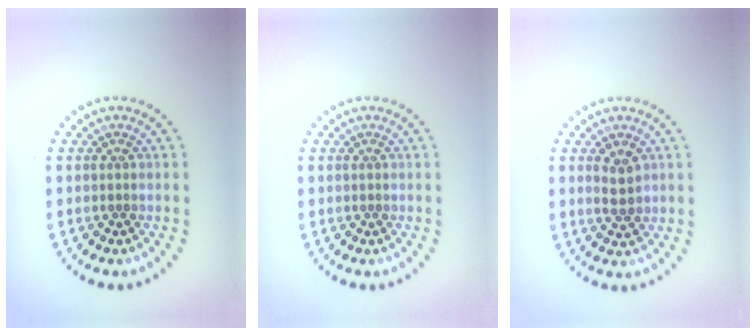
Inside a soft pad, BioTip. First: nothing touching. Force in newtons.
{"total": 0.0}
{"total": 2.1, "press": 2.1, "slide": 0.5}